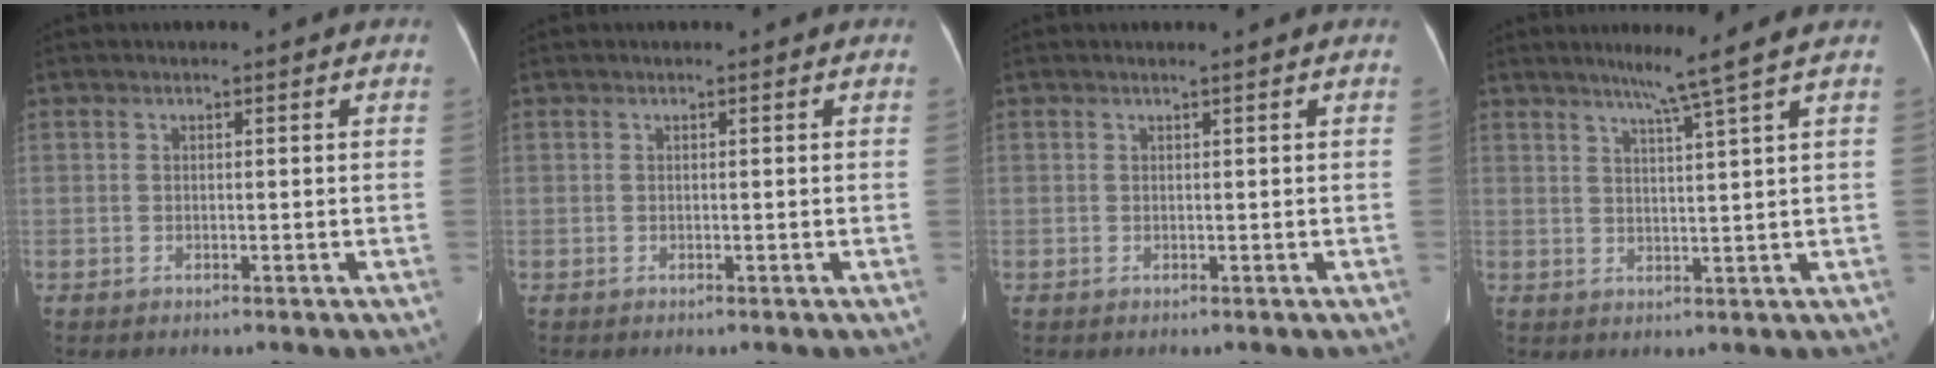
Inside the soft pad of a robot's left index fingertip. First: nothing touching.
{"total": 0.0}
{"total": 0.0}
{"total": 5.2, "force": [3.6, -2.0, 3.2], "torque": [-0.052, -0.006, 0.064]}